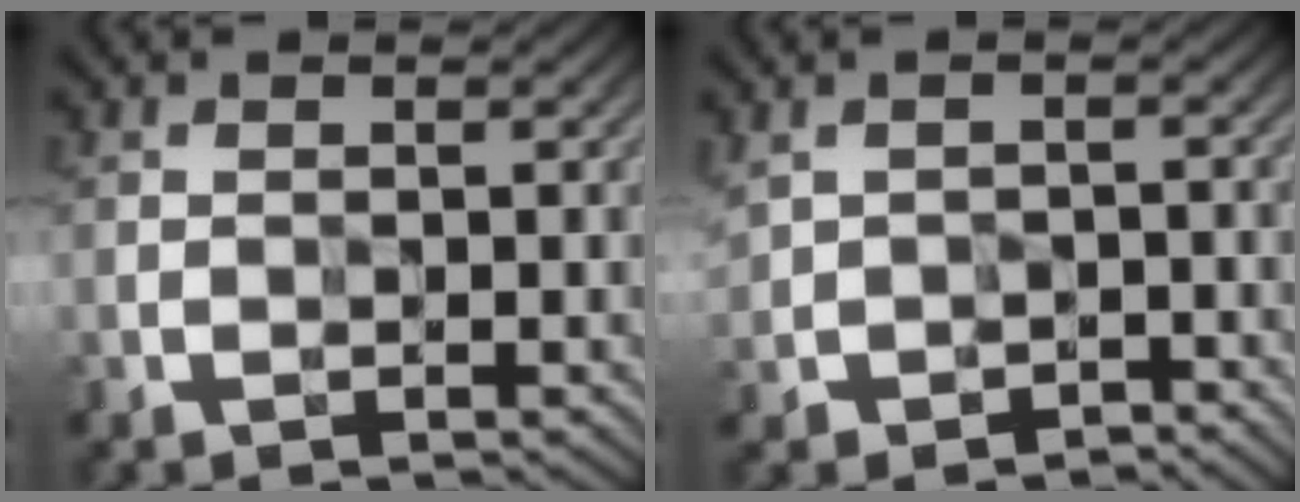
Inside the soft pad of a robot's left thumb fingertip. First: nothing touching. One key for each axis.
{"total": 3.9, "fx": -1.8, "fy": 3.0, "fz": 1.6, "tx": -0.030, "ty": -0.020, "tz": -0.031}